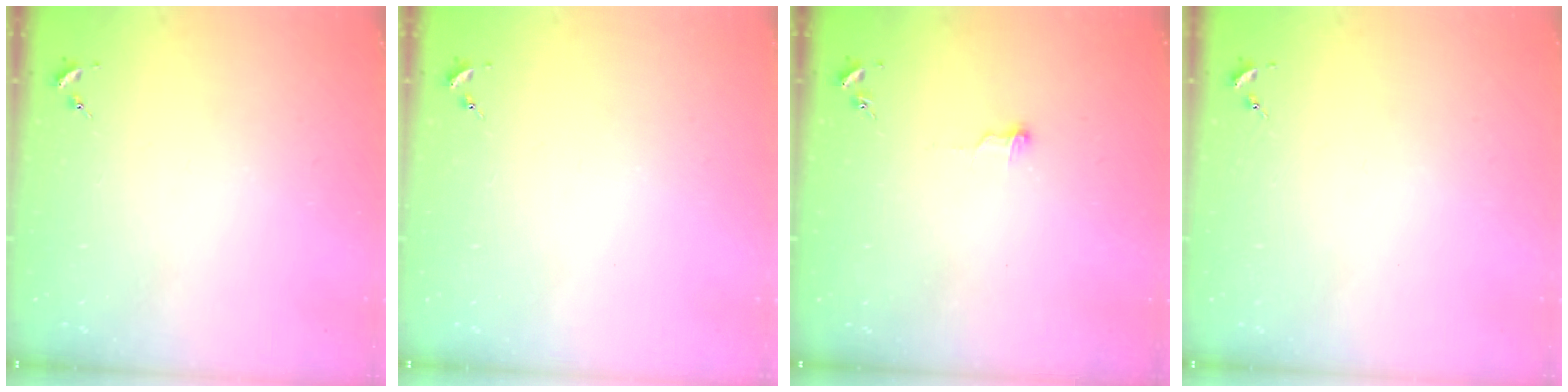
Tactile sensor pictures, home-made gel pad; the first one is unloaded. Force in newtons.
{"total": 0.0}
{"total": 4.0, "press": 4.0, "slide": 0.3}
{"total": 0.0}